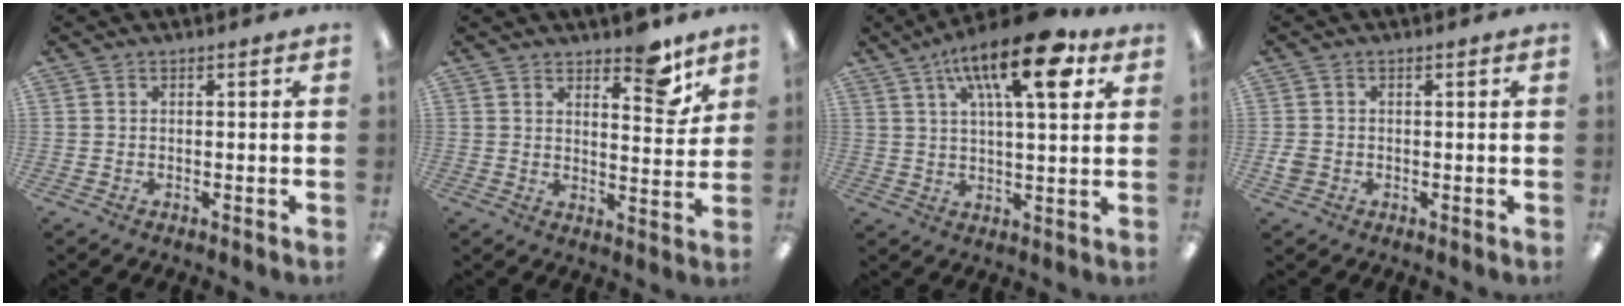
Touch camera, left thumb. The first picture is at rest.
{"total": 8.9, "force": [6.9, 3.1, 4.8], "torque": [-0.040, -0.052, 0.112]}
{"total": 18.4, "force": [9.0, 6.2, 14.9], "torque": [-0.227, -0.030, 0.138]}
{"total": 2.1, "force": [-0.5, 1.8, 1.0], "torque": [-0.015, 0.004, -0.009]}